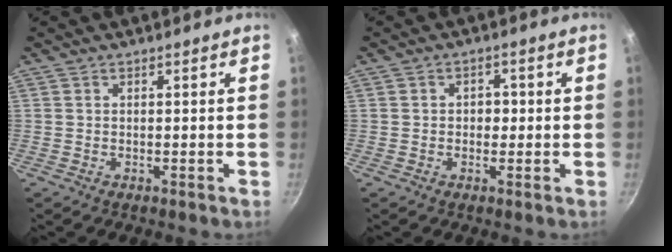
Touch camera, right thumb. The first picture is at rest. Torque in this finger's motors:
{"motor_torque": [-0.51, 0.17, -0.06, 0.10, 0.03]}